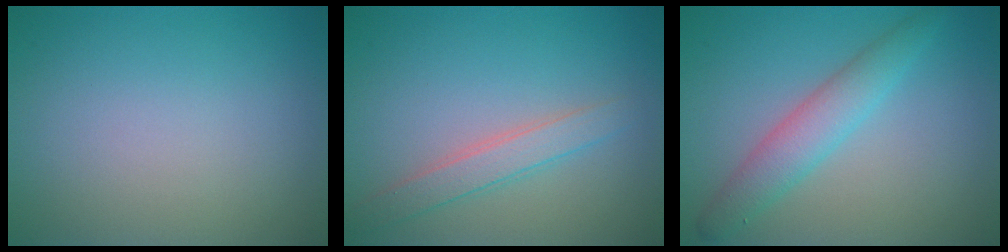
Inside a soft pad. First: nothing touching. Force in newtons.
{"total": 2.3, "press": 2.3, "slide": 0.1}
{"total": 2.6, "press": 2.6, "slide": 0.0}